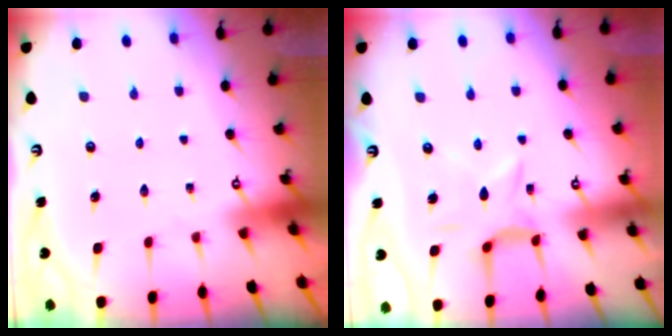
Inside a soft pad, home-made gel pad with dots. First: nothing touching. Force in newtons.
{"total": 7.2, "press": 7.2, "slide": 0.6}